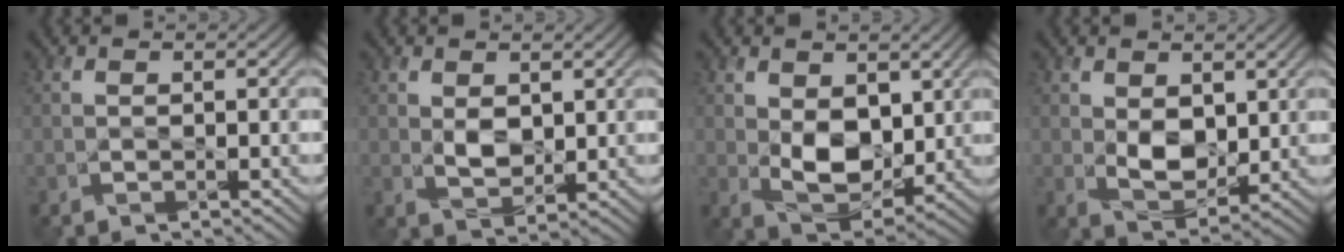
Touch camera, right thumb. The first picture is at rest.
{"total": 3.0, "force": [1.0, 1.9, 2.0], "torque": [-0.047, -0.004, 0.022]}
{"total": 7.5, "force": [1.3, 5.0, 5.5], "torque": [-0.119, -0.012, 0.025]}
{"total": 5.1, "force": [1.2, 3.3, 3.7], "torque": [-0.077, -0.007, 0.029]}